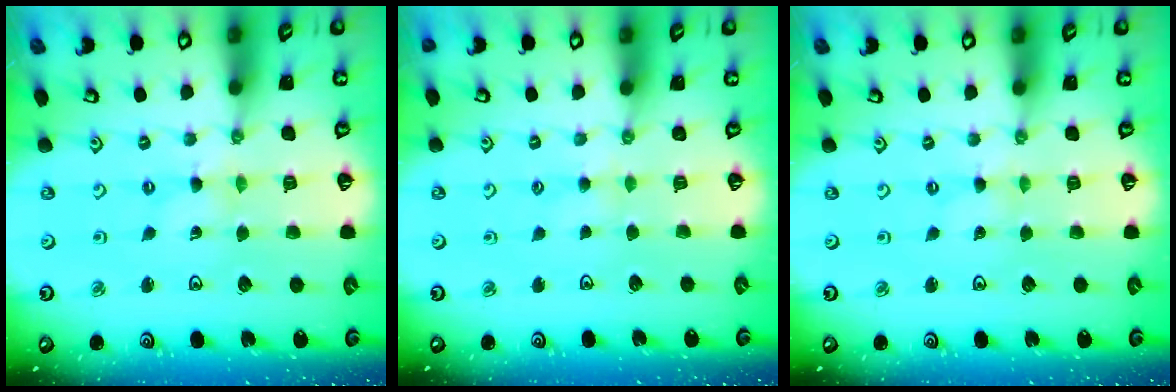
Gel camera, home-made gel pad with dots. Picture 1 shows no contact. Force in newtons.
{"total": 2.3, "press": 2.3, "slide": 0.3}
{"total": 0.0}